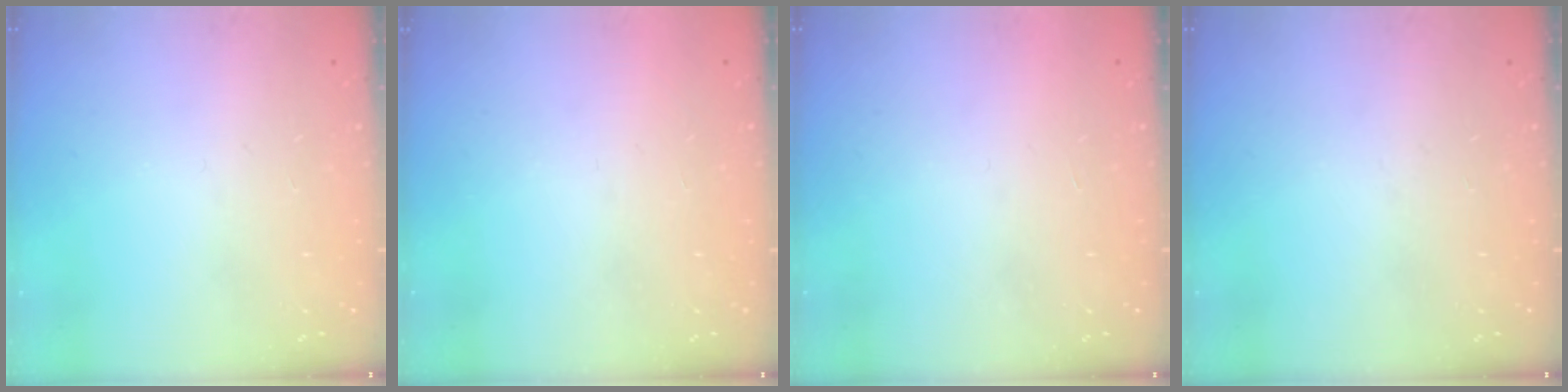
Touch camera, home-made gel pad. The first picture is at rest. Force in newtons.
{"total": 1.5, "press": 1.5, "slide": 0.1}
{"total": 1.6, "press": 1.6, "slide": 0.1}
{"total": 0.0}